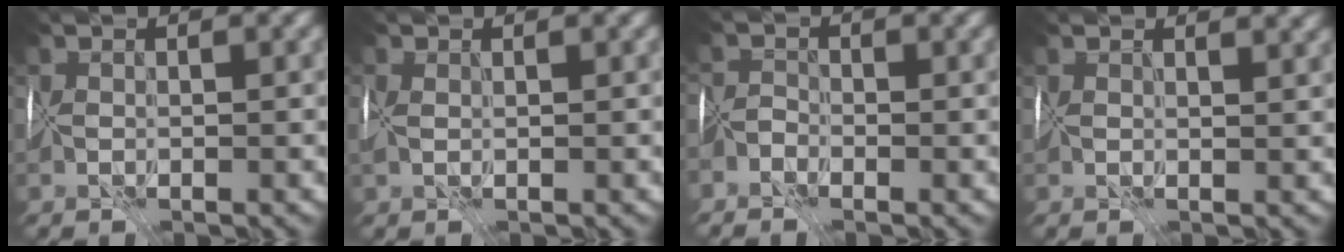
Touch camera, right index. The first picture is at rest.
{"total": 1.6, "force": [0.5, 0.9, 1.2], "torque": [-0.033, 0.003, 0.009]}
{"total": 1.3, "force": [-1.3, 0.0, 0.2], "torque": [-0.002, 0.002, -0.029]}
{"total": 3.9, "force": [2.5, 1.9, 2.2], "torque": [-0.027, 0.009, 0.041]}